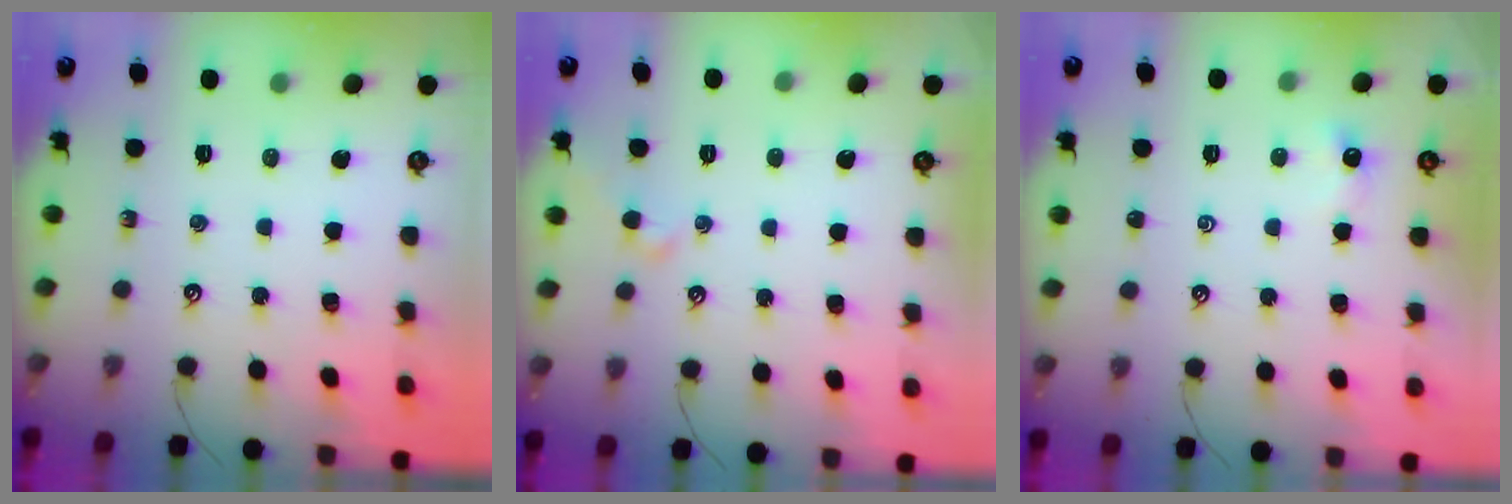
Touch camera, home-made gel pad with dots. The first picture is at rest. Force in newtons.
{"total": 2.0, "press": 2.0, "slide": 0.4}
{"total": 0.0}